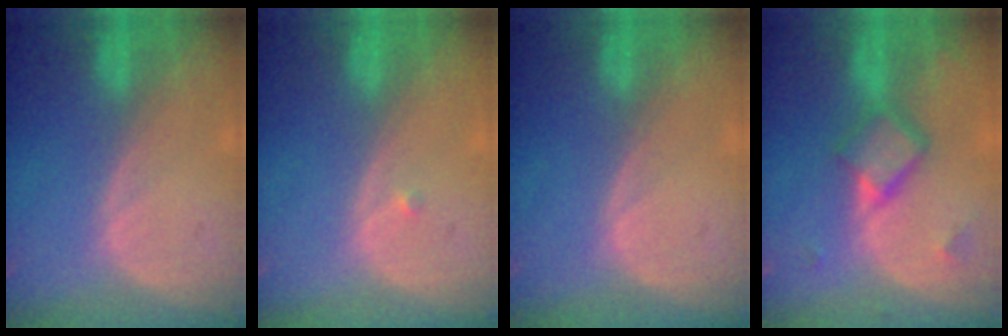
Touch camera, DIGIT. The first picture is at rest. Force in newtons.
{"total": 0.6, "press": 0.5, "slide": 0.4}
{"total": 0.0}
{"total": 5.8, "press": 5.0, "slide": 3.0}